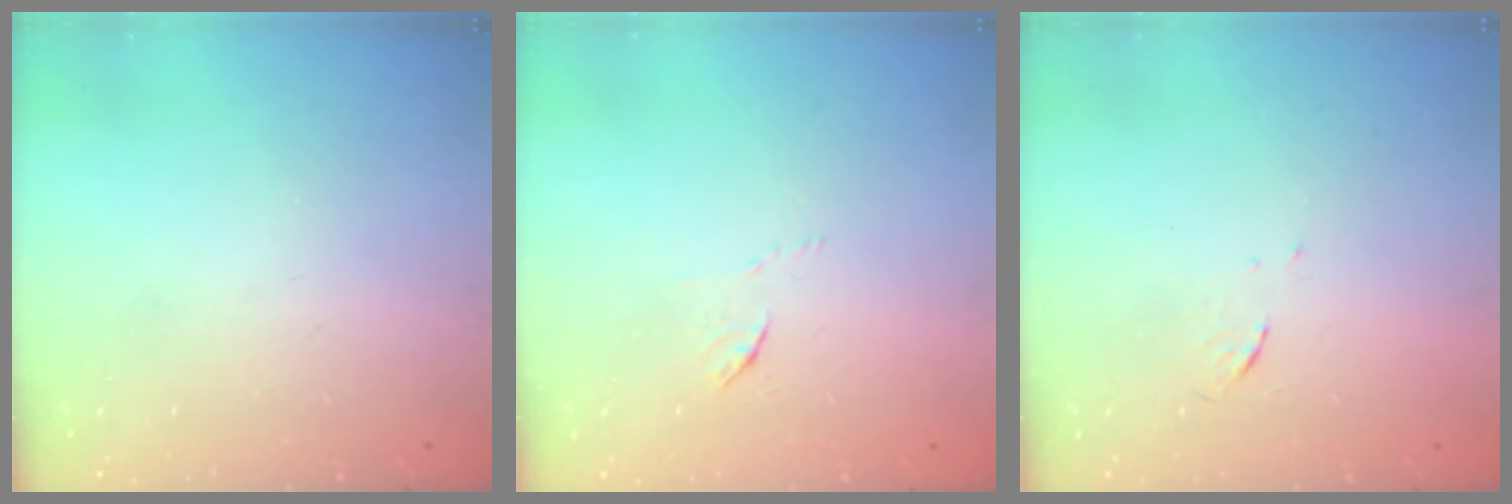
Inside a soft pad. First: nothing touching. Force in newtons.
{"total": 3.7, "press": 3.7, "slide": 0.4}
{"total": 3.2, "press": 3.0, "slide": 1.3}